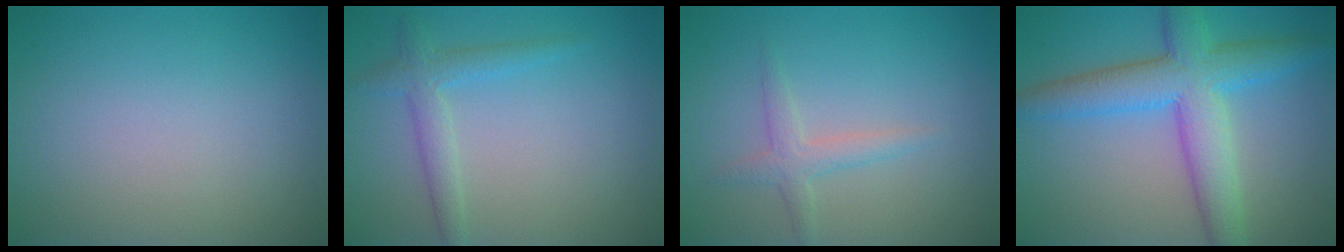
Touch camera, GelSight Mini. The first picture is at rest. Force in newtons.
{"total": 2.3, "press": 2.3, "slide": 0.0}
{"total": 1.9, "press": 1.9, "slide": 0.0}
{"total": 7.2, "press": 7.2, "slide": 0.2}